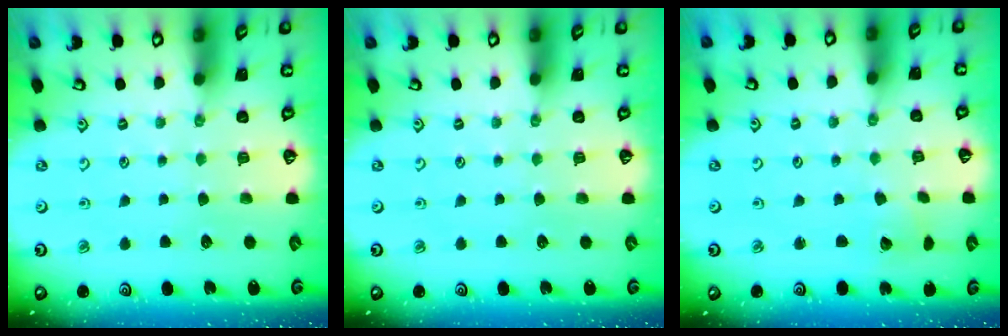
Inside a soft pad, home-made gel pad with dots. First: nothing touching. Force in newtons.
{"total": 0.0}
{"total": 3.3, "press": 3.3, "slide": 0.1}